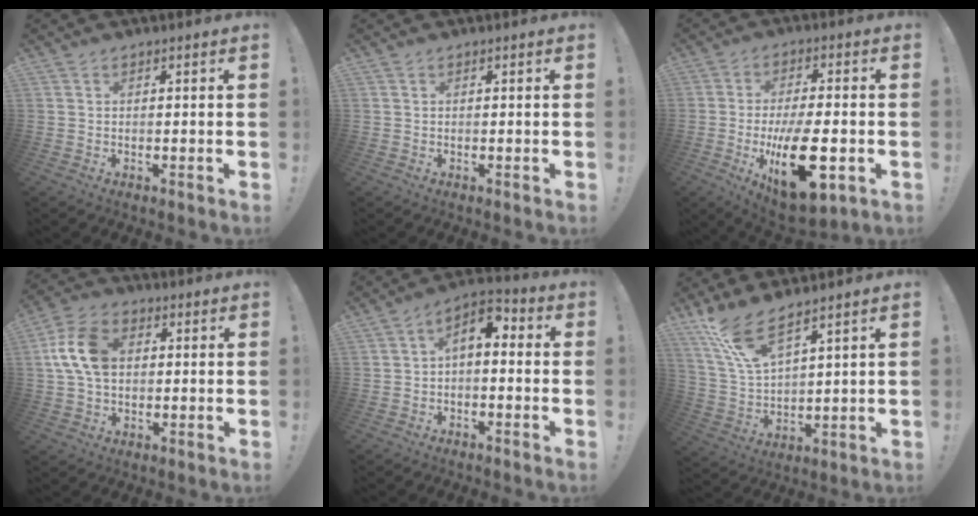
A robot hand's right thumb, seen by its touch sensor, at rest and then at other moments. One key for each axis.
{"total": 0.0}
{"total": 20.0, "fx": -5.1, "fy": 8.6, "fz": 17.4, "tx": -0.272, "ty": 0.004, "tz": -0.069}
{"total": 12.8, "fx": 1.9, "fy": 8.7, "fz": 9.3, "tx": -0.180, "ty": 0.011, "tz": 0.039}
{"total": 6.1, "fx": -0.1, "fy": 3.4, "fz": 5.1, "tx": -0.078, "ty": 0.007, "tz": -0.001}
{"total": 10.4, "fx": 8.2, "fy": 2.2, "fz": 6.0, "tx": -0.137, "ty": -0.038, "tz": 0.152}